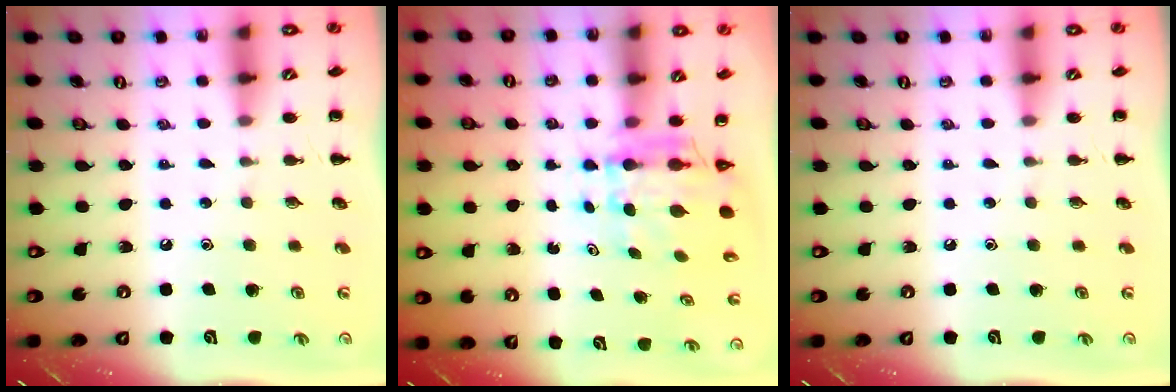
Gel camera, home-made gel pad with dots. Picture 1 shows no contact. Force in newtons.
{"total": 5.5, "press": 5.3, "slide": 1.4}
{"total": 0.0}